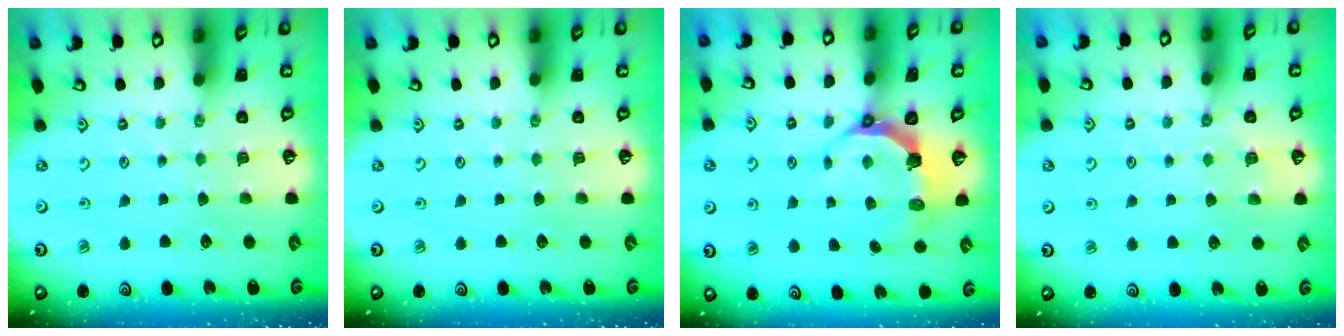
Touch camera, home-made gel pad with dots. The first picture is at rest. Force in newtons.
{"total": 0.0}
{"total": 7.3, "press": 5.5, "slide": 4.8}
{"total": 3.4, "press": 3.2, "slide": 1.1}